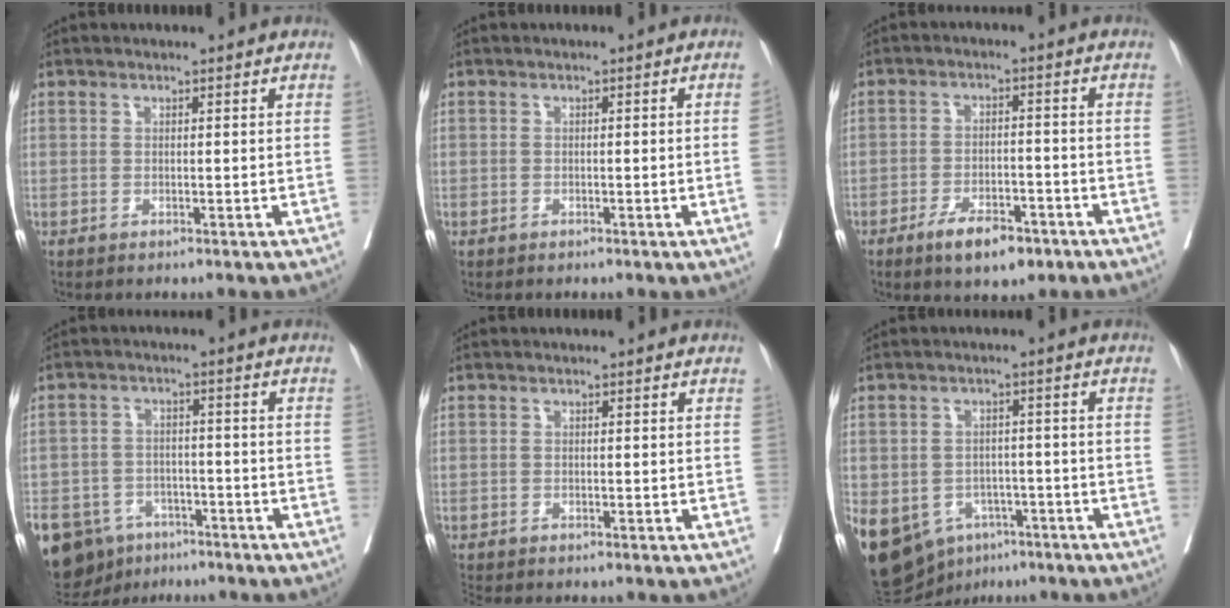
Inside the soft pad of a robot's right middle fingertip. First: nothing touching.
{"total": 1.3, "force": [-0.3, -0.2, 1.3], "torque": [-0.021, 0.006, -0.003]}
{"total": 7.0, "force": [-4.5, 2.7, 4.7], "torque": [-0.078, -0.001, -0.068]}
{"total": 18.0, "force": [-10.9, 12.2, 7.4], "torque": [-0.207, -0.004, -0.155]}
{"total": 1.0, "force": [-1.0, 0.1, 0.1], "torque": [-0.006, -0.004, -0.021]}
{"total": 21.4, "force": [-10.2, 16.0, 9.9], "torque": [-0.292, -0.010, -0.137]}